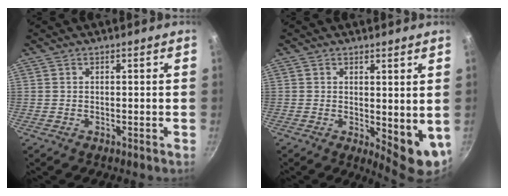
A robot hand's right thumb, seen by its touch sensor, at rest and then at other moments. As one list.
[{"total": 7.5, "force": [0.8, 3.4, 6.6], "torque": [-0.078, -0.019, 0.018]}]